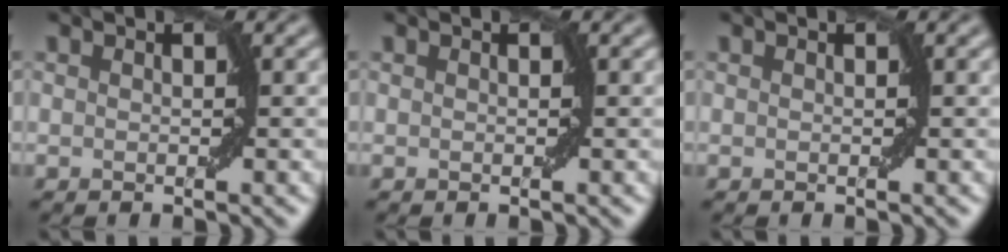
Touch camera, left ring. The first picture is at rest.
{"total": 0.0}
{"total": 0.0}